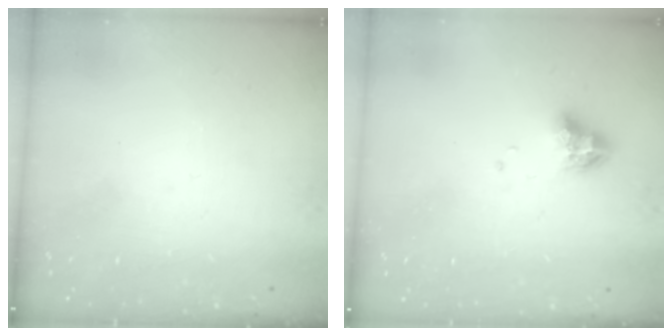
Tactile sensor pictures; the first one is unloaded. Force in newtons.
{"total": 7.3, "press": 7.2, "slide": 0.4}